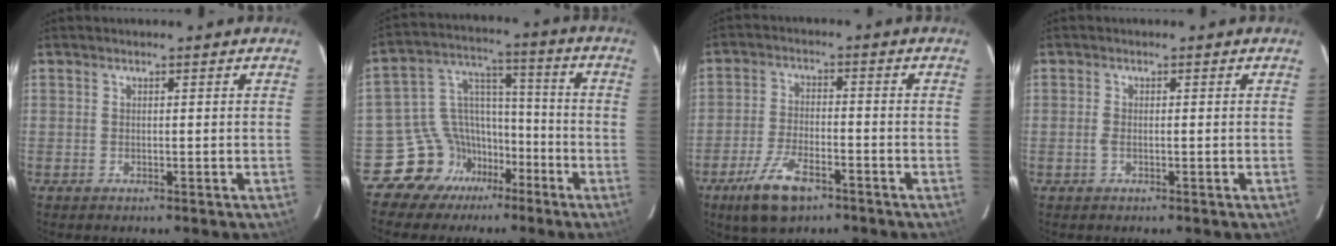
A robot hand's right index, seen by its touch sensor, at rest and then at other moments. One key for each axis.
{"total": 12.2, "fx": -6.8, "fy": 9.7, "fz": 2.9, "tx": -0.059, "ty": 0.072, "tz": -0.105}
{"total": 9.0, "fx": -5.5, "fy": 3.3, "fz": 6.2, "tx": -0.131, "ty": -0.010, "tz": -0.098}
{"total": 1.5, "fx": -0.3, "fy": 0.7, "fz": 1.3, "tx": -0.035, "ty": 0.002, "tz": -0.006}